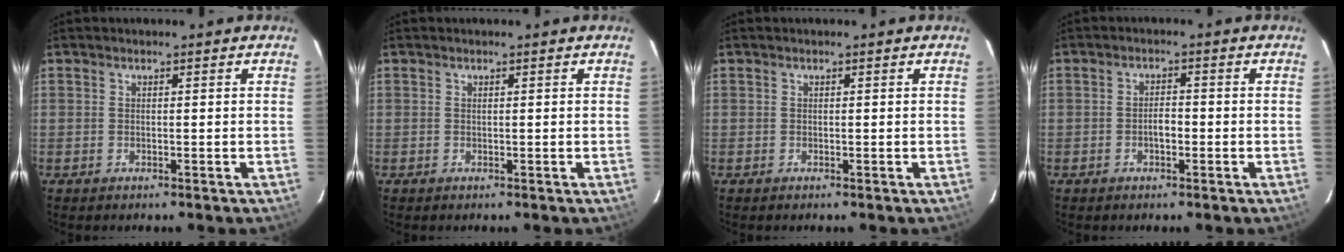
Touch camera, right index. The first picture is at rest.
{"total": 0.0}
{"total": 0.0}
{"total": 2.2, "force": [-0.9, 1.1, 1.7], "torque": [-0.033, 0.004, -0.015]}